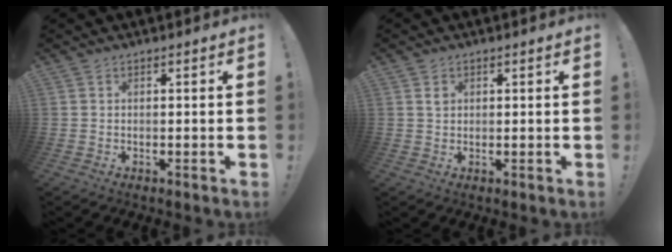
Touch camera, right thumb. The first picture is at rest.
{"total": 1.2, "force": [0.6, 0.9, 0.6], "torque": [0.000, -0.004, 0.009]}